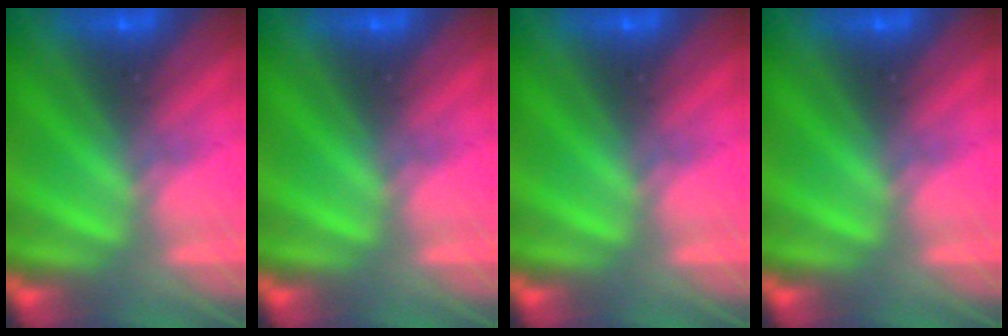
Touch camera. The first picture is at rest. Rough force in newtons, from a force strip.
{"total": 0.0}
{"total": 0.0}
{"total": 0.0}